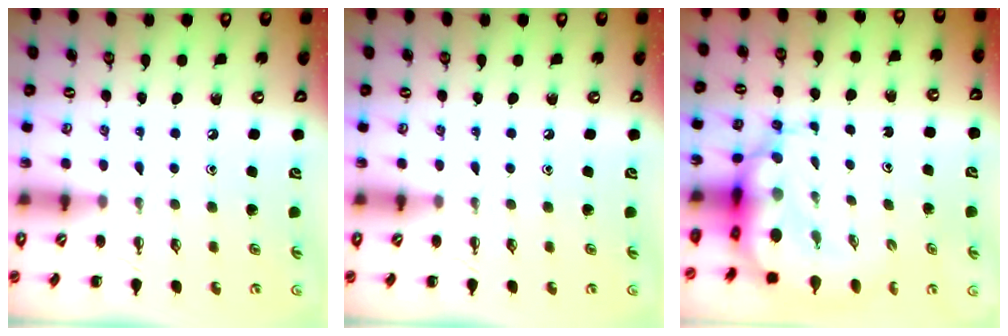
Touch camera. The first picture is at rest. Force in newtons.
{"total": 0.0}
{"total": 8.3, "press": 8.1, "slide": 2.0}